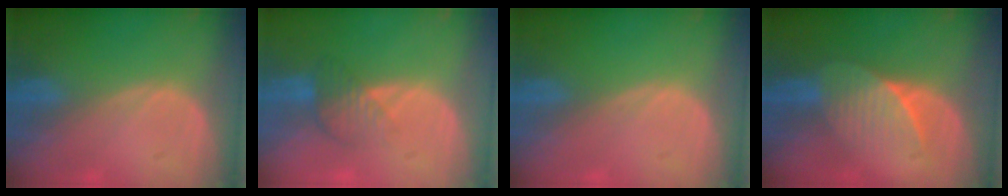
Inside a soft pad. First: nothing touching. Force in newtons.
{"total": 4.5, "press": 3.9, "slide": 2.3}
{"total": 0.0}
{"total": 6.6, "press": 6.1, "slide": 2.5}